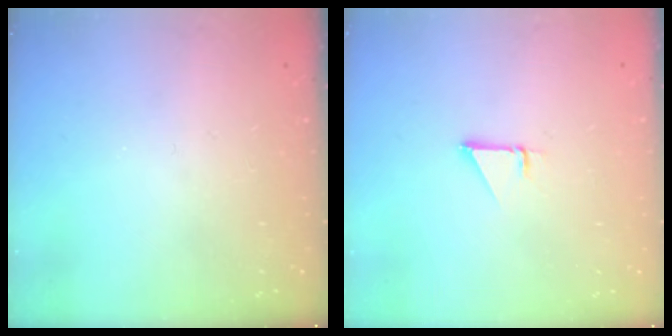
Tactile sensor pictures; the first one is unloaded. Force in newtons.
{"total": 0.9, "press": 0.9, "slide": 0.1}